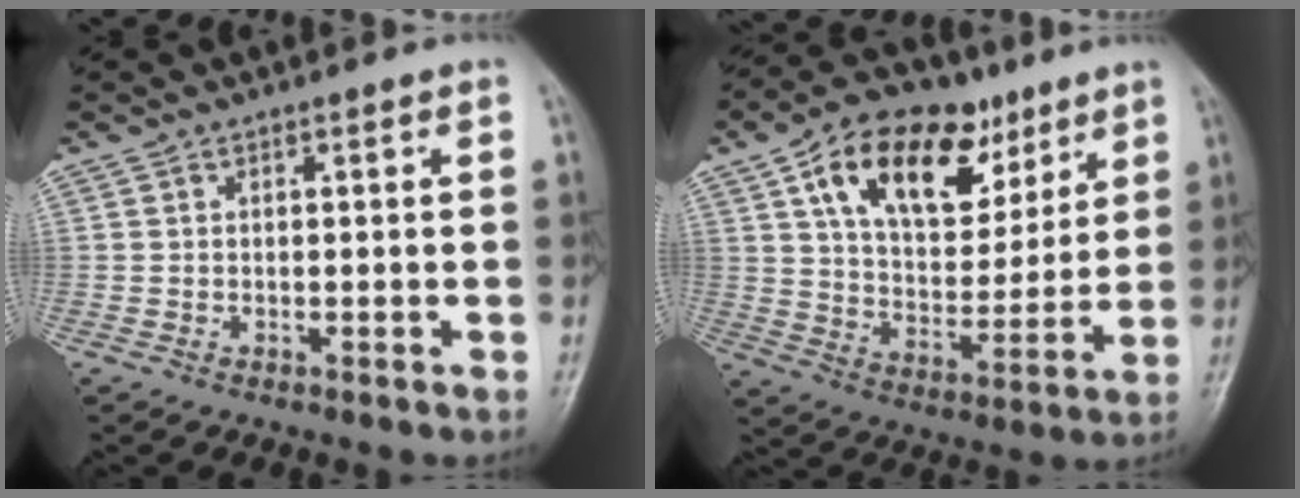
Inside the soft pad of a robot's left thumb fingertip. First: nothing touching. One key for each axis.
{"total": 20.4, "fx": 10.2, "fy": 11.7, "fz": 13.2, "tx": -0.170, "ty": -0.025, "tz": 0.172}